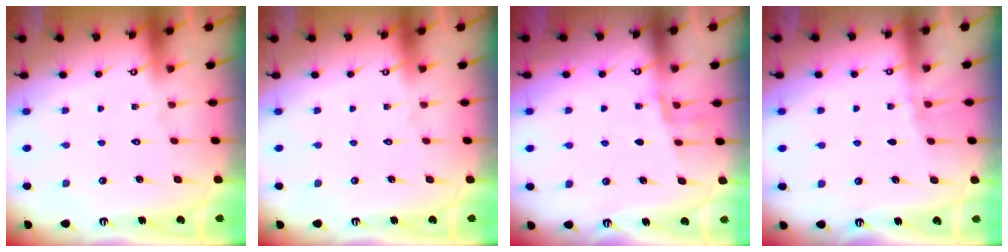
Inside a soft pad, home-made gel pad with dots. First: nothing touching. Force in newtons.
{"total": 0.0}
{"total": 5.5, "press": 5.3, "slide": 1.3}
{"total": 1.8, "press": 1.8, "slide": 0.3}